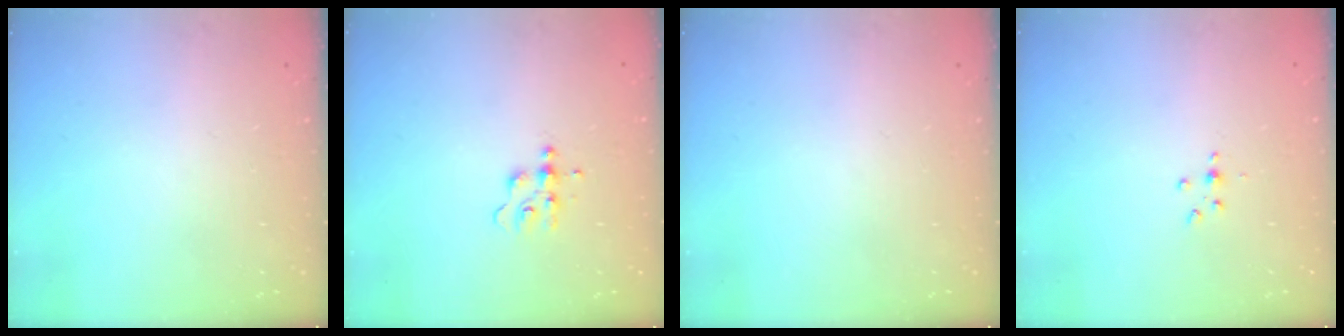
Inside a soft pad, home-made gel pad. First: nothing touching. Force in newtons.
{"total": 5.3, "press": 5.2, "slide": 0.6}
{"total": 0.0}
{"total": 3.0, "press": 2.9, "slide": 0.4}